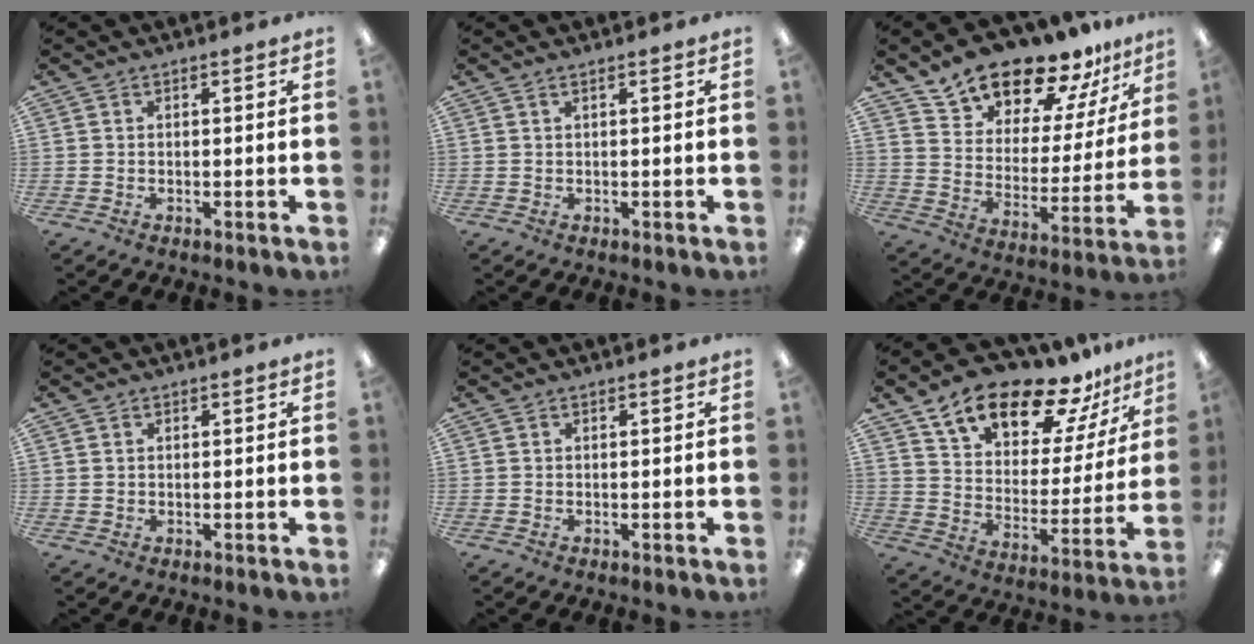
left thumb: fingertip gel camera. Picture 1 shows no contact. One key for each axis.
{"total": 0.8, "fx": 0.4, "fy": 0.0, "fz": 0.7, "tx": -0.013, "ty": 0.001, "tz": 0.006}
{"total": 17.0, "fx": 15.4, "fy": 5.9, "fz": 4.2, "tx": -0.092, "ty": -0.126, "tz": 0.279}
{"total": 0.7, "fx": 0.3, "fy": 0.6, "fz": 0.0, "tx": 0.000, "ty": 0.003, "tz": 0.006}
{"total": 0.0}
{"total": 19.1, "fx": 14.6, "fy": 8.5, "fz": 9.0, "tx": -0.160, "ty": -0.088, "tz": 0.253}